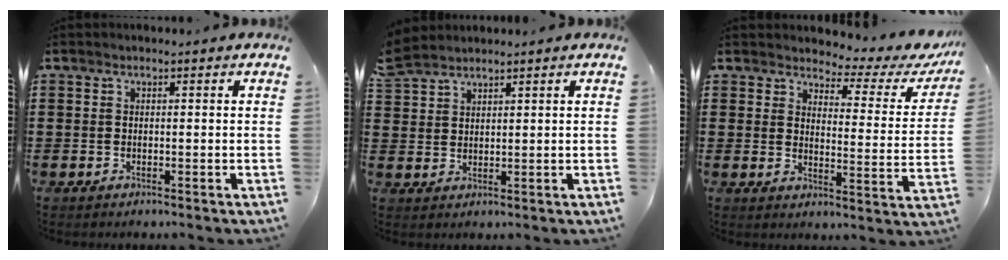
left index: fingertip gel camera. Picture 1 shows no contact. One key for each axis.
{"total": 3.3, "fx": 3.0, "fy": 1.1, "fz": 0.8, "tx": -0.025, "ty": -0.002, "tz": 0.057}
{"total": 3.5, "fx": 3.1, "fy": 0.9, "fz": 1.3, "tx": -0.041, "ty": -0.026, "tz": 0.045}